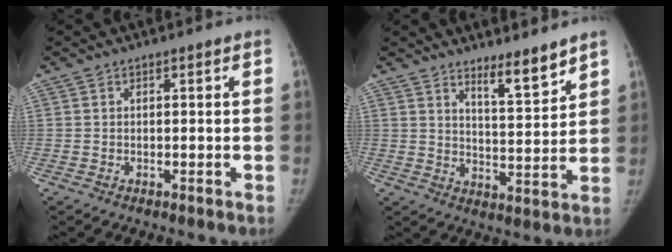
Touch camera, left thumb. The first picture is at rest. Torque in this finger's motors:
{"motor_torque": [0.05, 0.00, 0.12, 0.12, 0.07]}